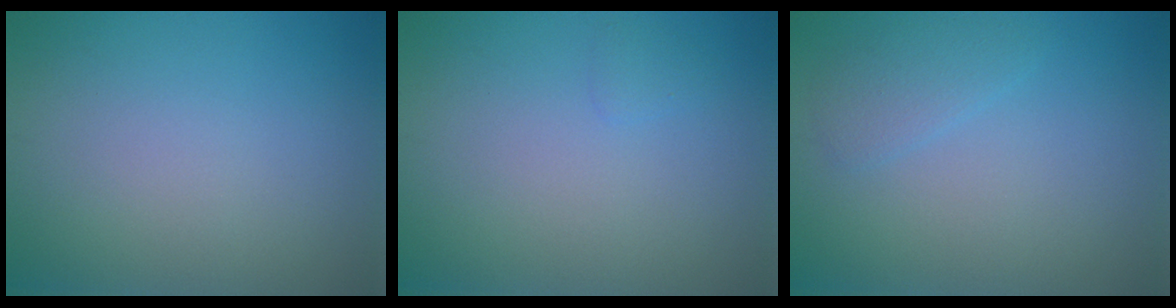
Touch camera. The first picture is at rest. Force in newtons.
{"total": 0.6, "press": 0.6, "slide": 0.1}
{"total": 1.6, "press": 1.6, "slide": 0.2}